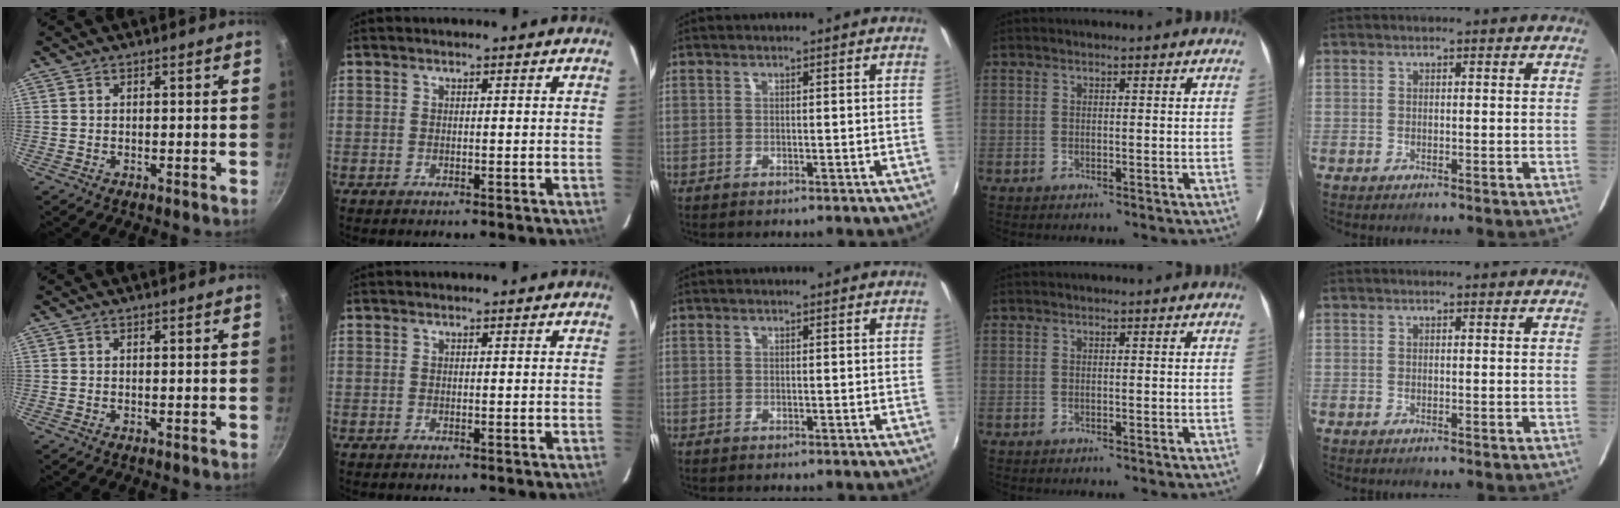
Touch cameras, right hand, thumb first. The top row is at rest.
{}